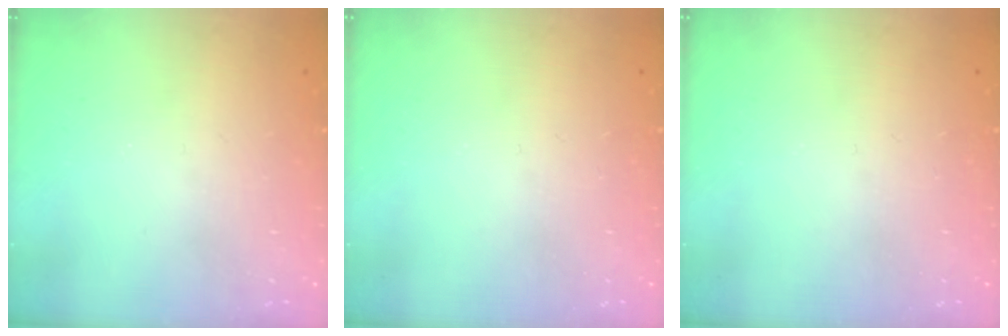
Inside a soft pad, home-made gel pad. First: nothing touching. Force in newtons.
{"total": 0.0}
{"total": 0.0}